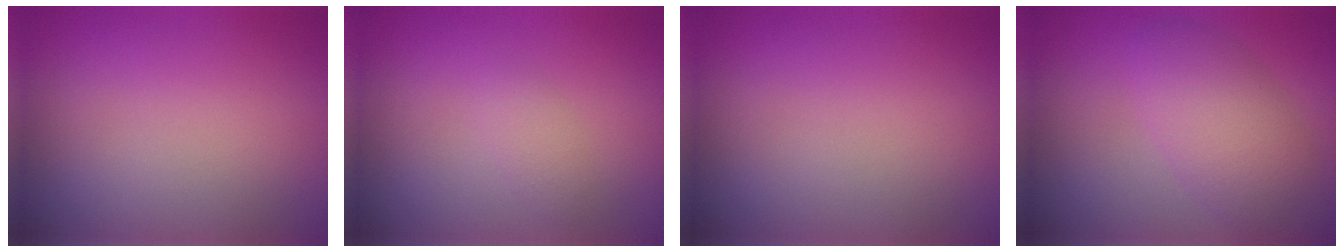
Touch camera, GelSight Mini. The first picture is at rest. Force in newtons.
{"total": 1.2, "press": 1.2, "slide": 0.1}
{"total": 0.0}
{"total": 5.2, "press": 5.2, "slide": 0.2}